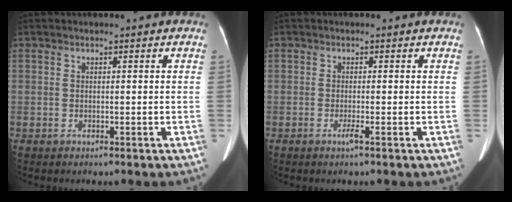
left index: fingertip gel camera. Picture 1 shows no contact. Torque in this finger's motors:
{"motor_torque": [0.02, -0.02, 0.02, 0.00]}